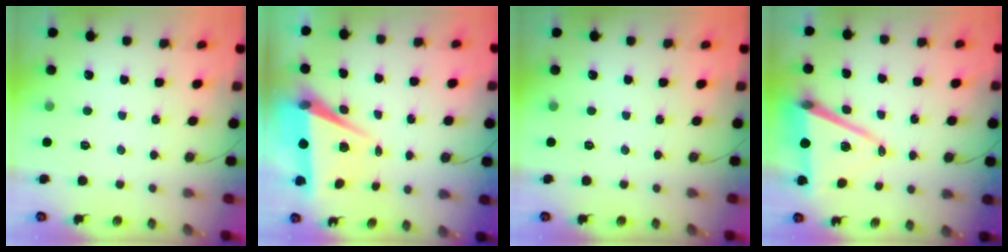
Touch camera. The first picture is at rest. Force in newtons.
{"total": 8.1, "press": 6.9, "slide": 4.2}
{"total": 0.0}
{"total": 10.9, "press": 10.2, "slide": 4.0}